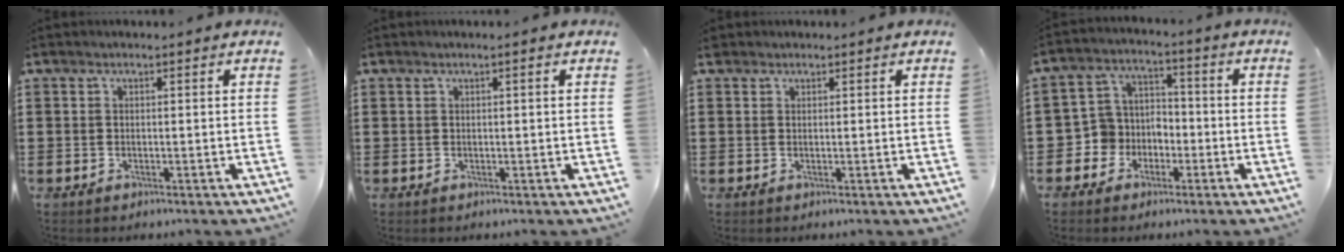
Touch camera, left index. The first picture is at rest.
{"total": 0.6, "force": [0.2, -0.1, 0.6], "torque": [-0.010, -0.004, 0.004]}
{"total": 0.8, "force": [0.6, 0.4, 0.1], "torque": [-0.004, 0.004, 0.012]}
{"total": 5.5, "force": [-2.3, 4.9, 0.4], "torque": [-0.044, 0.004, -0.052]}